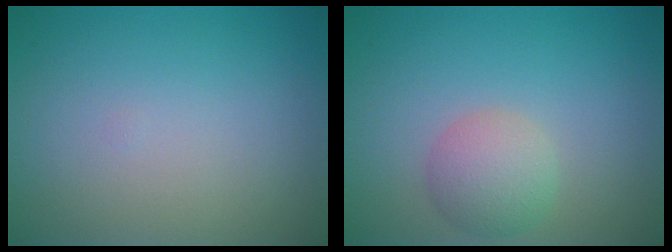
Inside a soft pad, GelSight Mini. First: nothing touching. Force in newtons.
{"total": 3.0, "press": 3.0, "slide": 0.1}